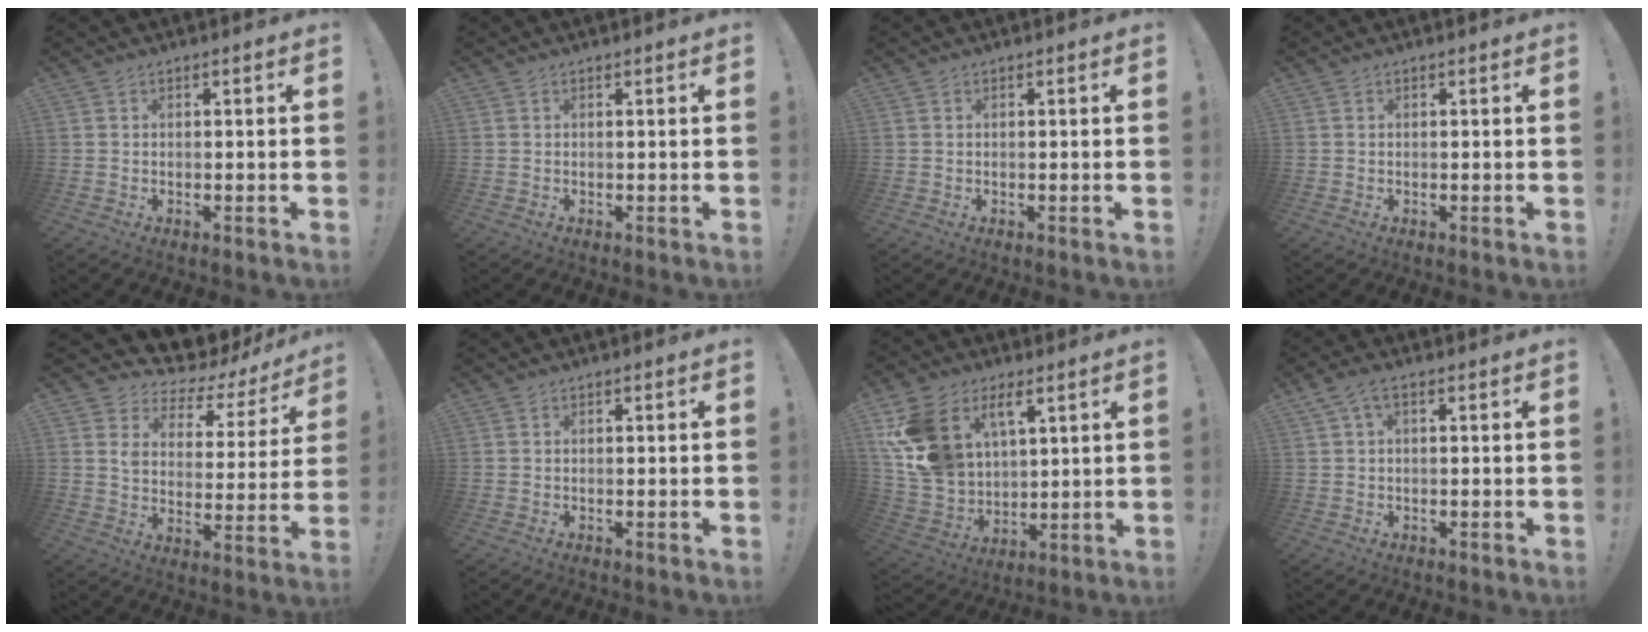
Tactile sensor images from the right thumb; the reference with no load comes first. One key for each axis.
{"total": 0.0}
{"total": 0.0}
{"total": 0.0}
{"total": 6.7, "fx": 5.4, "fy": 2.7, "fz": 2.7, "tx": -0.059, "ty": -0.063, "tz": 0.090}
{"total": 0.0}
{"total": 15.9, "fx": 8.1, "fy": 10.6, "fz": 8.7, "tx": -0.191, "ty": -0.046, "tz": 0.154}
{"total": 3.3, "fx": 1.1, "fy": 1.3, "fz": 2.8, "tx": -0.058, "ty": 0.002, "tz": 0.021}